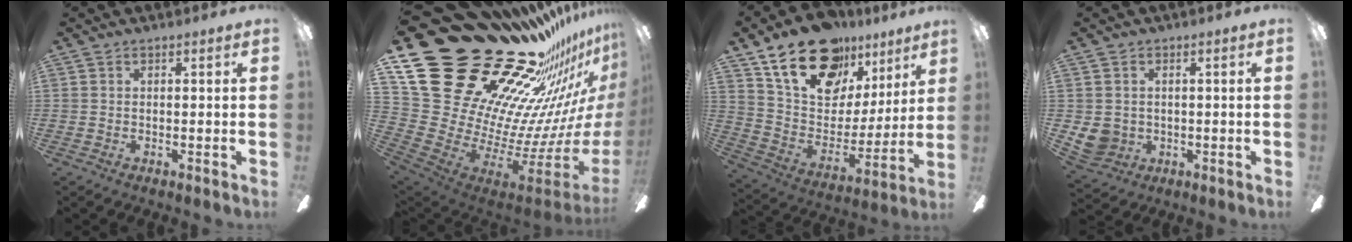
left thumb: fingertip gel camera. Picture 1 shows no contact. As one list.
[{"total": 38.1, "force": [26.0, 18.9, 20.6], "torque": [-0.264, -0.291, 0.552]}, {"total": 22.4, "force": [15.3, 12.6, 10.3], "torque": [-0.171, -0.087, 0.278]}, {"total": 5.5, "force": [0.1, 5.3, 1.4], "torque": [-0.040, -0.003, 0.003]}]